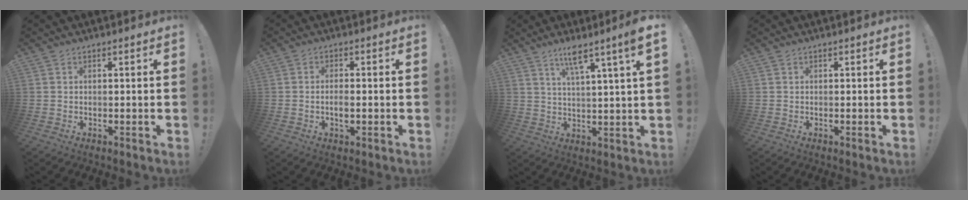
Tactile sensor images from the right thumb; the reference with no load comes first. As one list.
[{"total": 2.9, "force": [-0.6, 1.3, 2.5], "torque": [-0.043, -0.001, -0.015]}, {"total": 8.1, "force": [4.9, 0.0, 6.4], "torque": [-0.108, -0.018, 0.075]}, {"total": 0.0}]